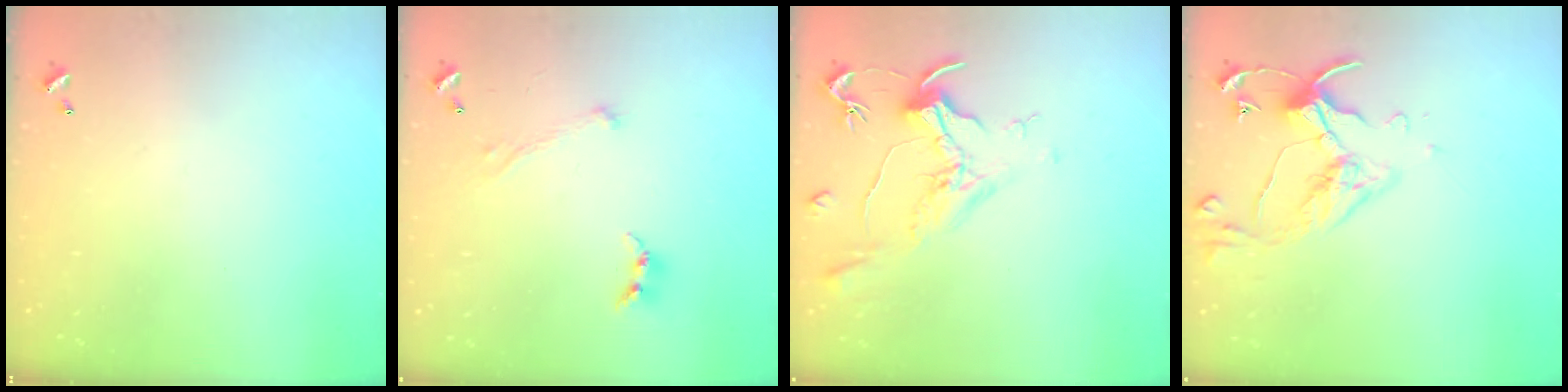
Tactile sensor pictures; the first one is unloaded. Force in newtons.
{"total": 0.8, "press": 0.7, "slide": 0.4}
{"total": 1.6, "press": 1.4, "slide": 0.7}
{"total": 5.3, "press": 5.2, "slide": 1.0}